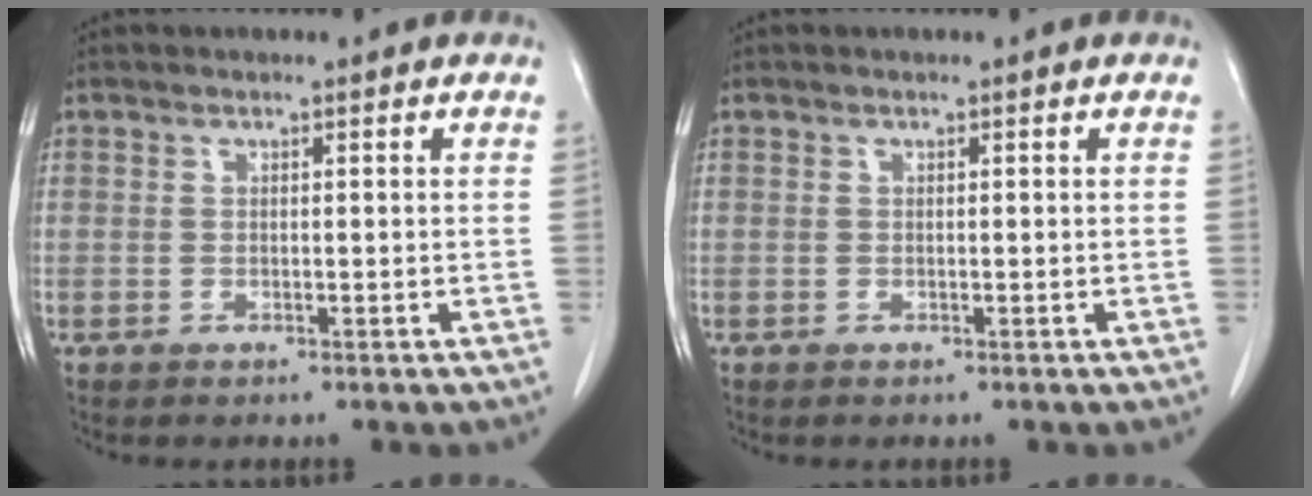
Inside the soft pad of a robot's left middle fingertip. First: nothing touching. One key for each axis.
{"total": 0.0}